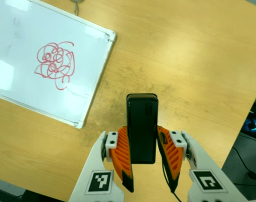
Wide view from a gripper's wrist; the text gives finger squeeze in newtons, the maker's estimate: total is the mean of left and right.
{"total": 3.9, "left": 2.6, "right": 5.2}